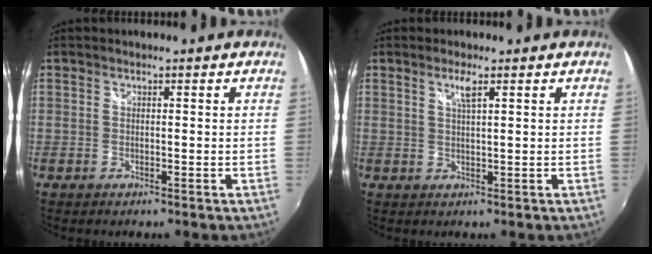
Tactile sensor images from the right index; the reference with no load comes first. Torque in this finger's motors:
{"motor_torque": [0.05, 0.05, 0.02, 0.01]}